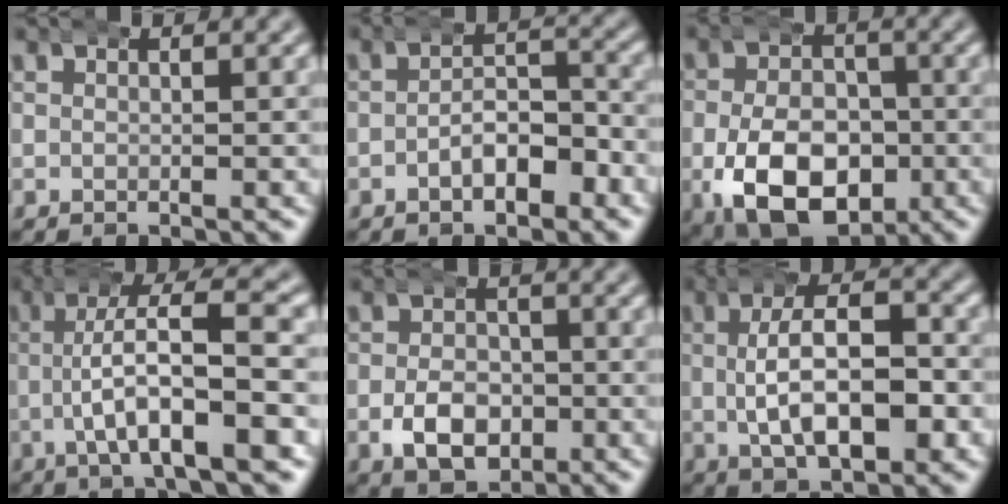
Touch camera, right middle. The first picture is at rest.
{"total": 3.9, "force": [-2.8, 1.7, 2.1], "torque": [-0.013, -0.004, -0.048]}
{"total": 11.3, "force": [-3.6, 7.9, 7.2], "torque": [-0.135, -0.052, -0.037]}
{"total": 6.9, "force": [-0.5, 1.8, 6.6], "torque": [-0.103, 0.011, -0.013]}
{"total": 4.9, "force": [-1.7, 3.5, 3.0], "torque": [-0.040, -0.011, -0.026]}
{"total": 7.4, "force": [-1.0, 4.0, 6.1], "torque": [-0.093, -0.001, -0.013]}